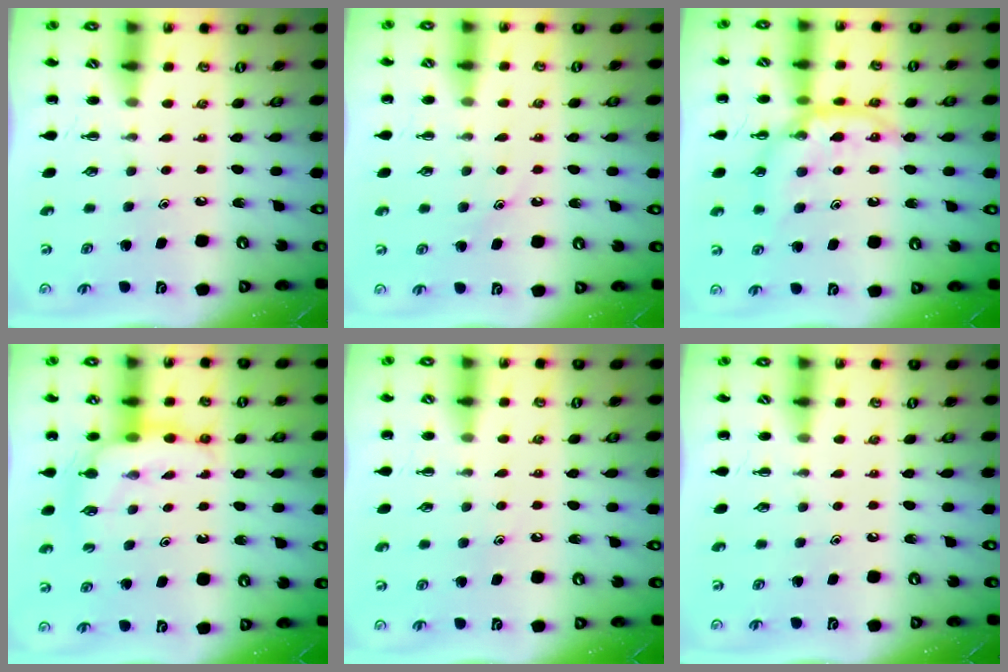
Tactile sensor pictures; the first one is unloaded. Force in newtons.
{"total": 7.7, "press": 7.6, "slide": 1.2}
{"total": 14.8, "press": 14.7, "slide": 1.3}
{"total": 10.9, "press": 10.8, "slide": 1.5}
{"total": 5.5, "press": 5.4, "slide": 1.3}
{"total": 3.6, "press": 3.3, "slide": 1.3}